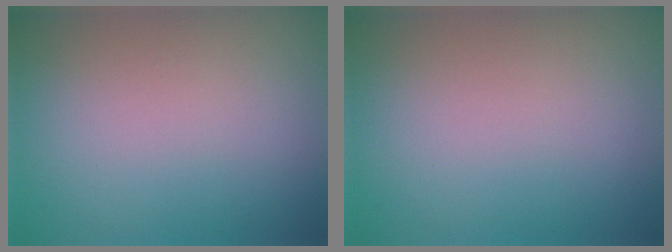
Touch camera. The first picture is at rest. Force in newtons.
{"total": 0.0}